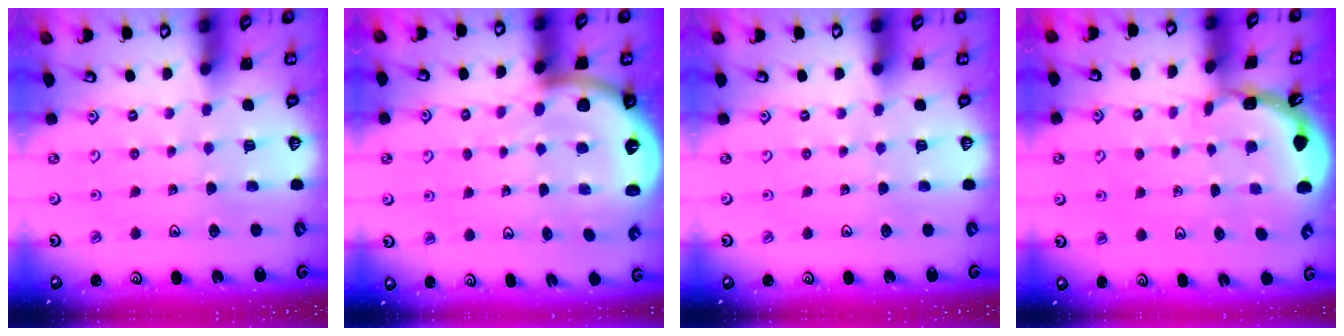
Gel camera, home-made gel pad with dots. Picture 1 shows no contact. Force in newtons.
{"total": 5.8, "press": 5.8, "slide": 1.0}
{"total": 0.0}
{"total": 1.8, "press": 1.8, "slide": 0.1}